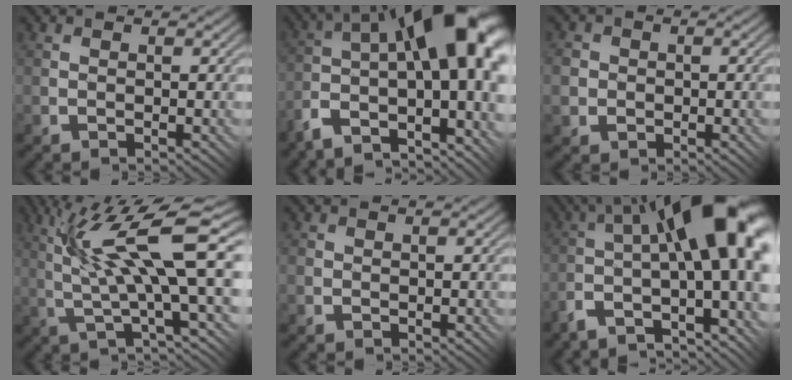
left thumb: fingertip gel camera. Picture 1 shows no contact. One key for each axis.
{"total": 16.3, "fx": -4.4, "fy": 5.8, "fz": 14.6, "tx": -0.218, "ty": 0.014, "tz": -0.075}
{"total": 4.8, "fx": -0.4, "fy": 4.7, "fz": 1.1, "tx": -0.044, "ty": 0.005, "tz": -0.033}
{"total": 13.6, "fx": 3.9, "fy": 3.0, "fz": 12.7, "tx": -0.233, "ty": 0.018, "tz": 0.064}
{"total": 2.1, "fx": -0.4, "fy": 2.0, "fz": 0.5, "tx": -0.006, "ty": 0.000, "tz": -0.014}
{"total": 15.8, "fx": -2.5, "fy": 4.4, "fz": 15.0, "tx": -0.226, "ty": 0.019, "tz": -0.045}